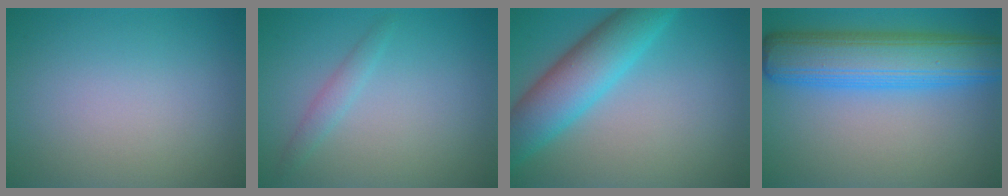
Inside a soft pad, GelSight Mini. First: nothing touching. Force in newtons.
{"total": 1.3, "press": 1.3, "slide": 0.1}
{"total": 7.0, "press": 7.0, "slide": 0.2}
{"total": 9.1, "press": 9.1, "slide": 0.2}